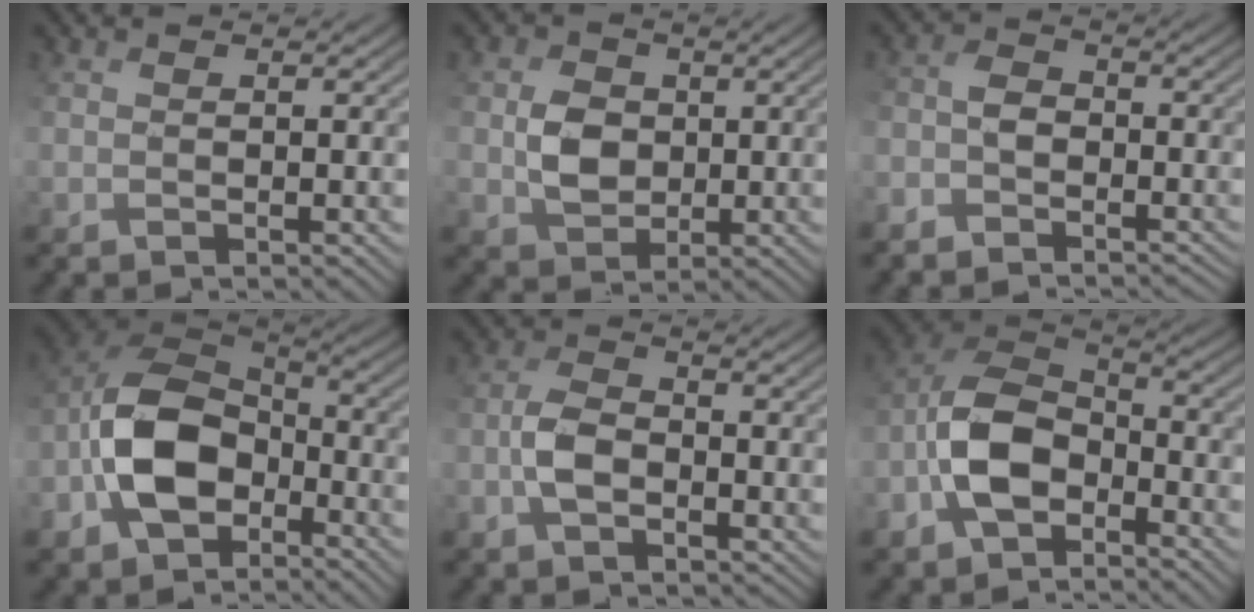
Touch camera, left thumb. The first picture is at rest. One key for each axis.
{"total": 4.6, "fx": 0.2, "fy": 3.8, "fz": 2.6, "tx": -0.059, "ty": -0.003, "tz": 0.002}
{"total": 4.4, "fx": -3.4, "fy": 2.4, "fz": 1.6, "tx": -0.033, "ty": -0.001, "tz": -0.074}
{"total": 11.4, "fx": -4.1, "fy": 7.1, "fz": 7.9, "tx": -0.177, "ty": 0.005, "tz": -0.101}
{"total": 4.4, "fx": -1.4, "fy": 2.7, "fz": 3.3, "tx": -0.069, "ty": 0.004, "tz": -0.035}
{"total": 9.3, "fx": -4.0, "fy": 5.2, "fz": 6.6, "tx": -0.141, "ty": 0.009, "tz": -0.097}